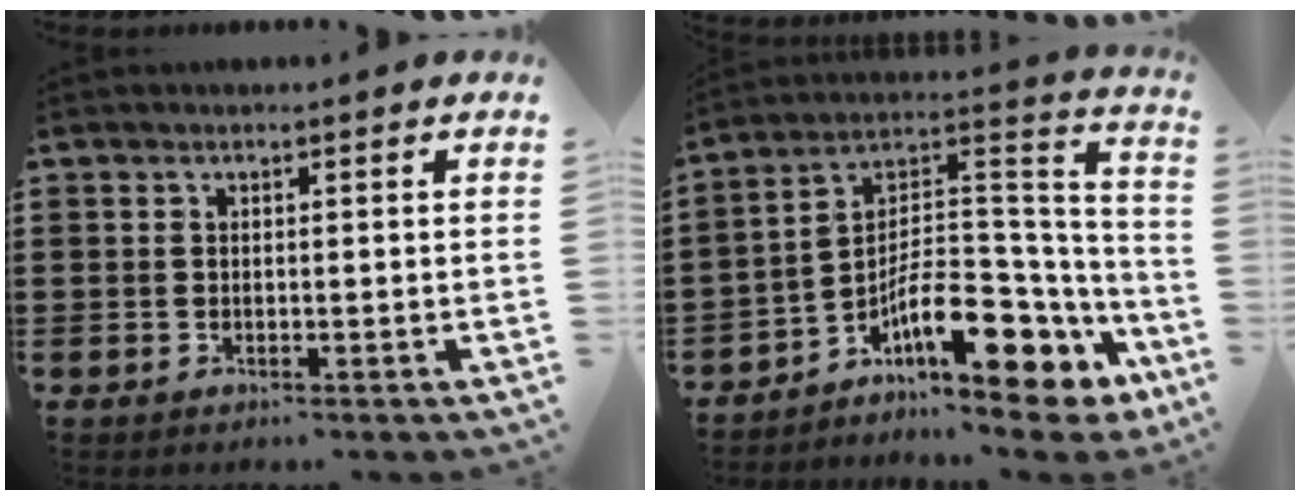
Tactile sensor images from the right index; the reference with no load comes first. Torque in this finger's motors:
{"motor_torque": [0.76, 0.77, 0.95, 0.21]}